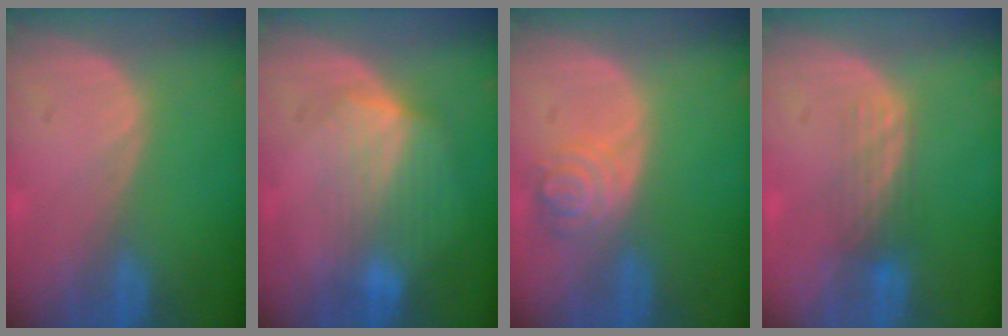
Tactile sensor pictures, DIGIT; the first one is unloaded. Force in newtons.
{"total": 7.2, "press": 6.5, "slide": 3.0}
{"total": 4.2, "press": 4.2, "slide": 0.7}
{"total": 3.3, "press": 3.0, "slide": 1.5}